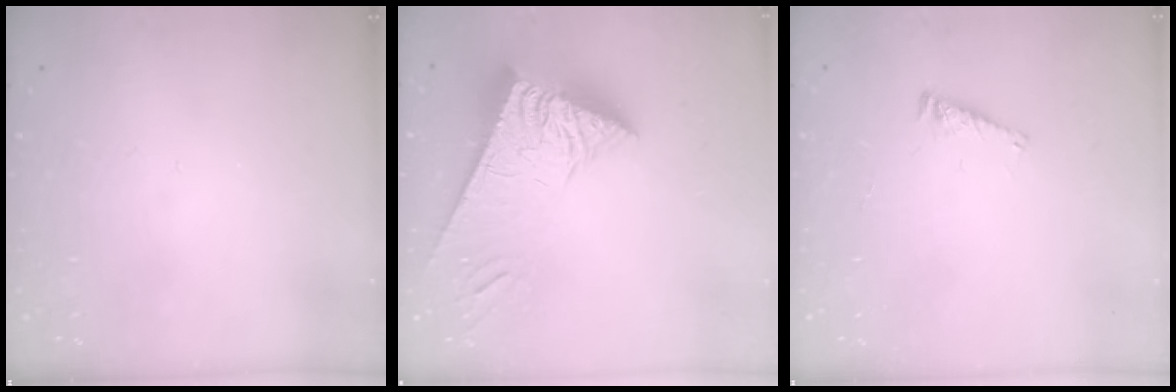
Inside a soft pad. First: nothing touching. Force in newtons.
{"total": 9.7, "press": 9.5, "slide": 1.8}
{"total": 2.6, "press": 2.6, "slide": 0.3}